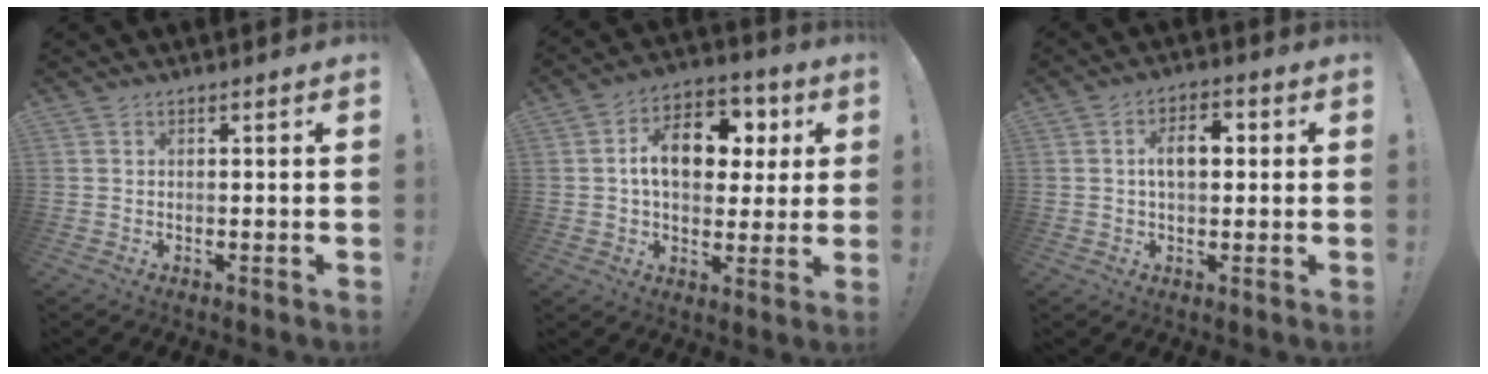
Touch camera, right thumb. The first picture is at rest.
{"total": 15.0, "force": [3.2, 10.2, 10.5], "torque": [-0.148, 0.000, 0.060]}
{"total": 6.8, "force": [0.7, 4.2, 5.3], "torque": [-0.073, 0.006, 0.006]}